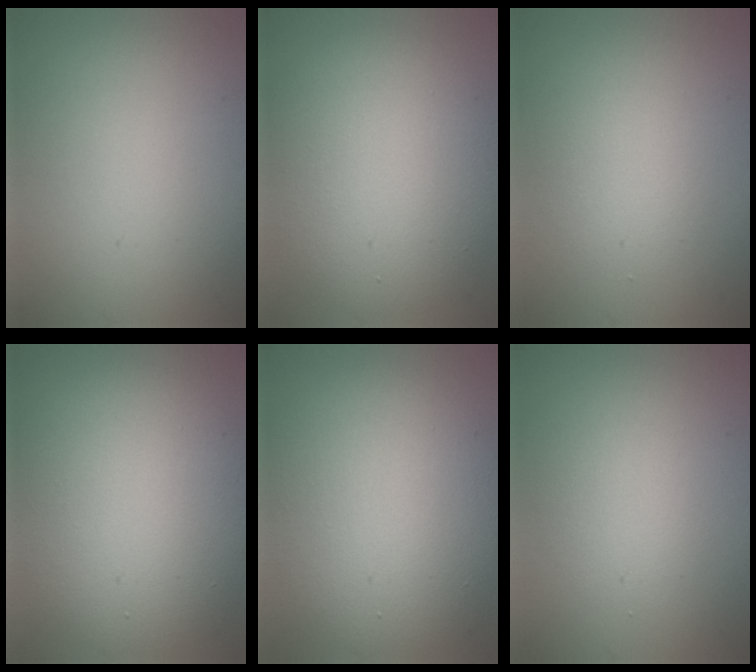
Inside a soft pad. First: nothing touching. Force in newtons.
{"total": 9.5, "press": 9.5, "slide": 0.3}
{"total": 2.4, "press": 2.4, "slide": 0.2}
{"total": 11.2, "press": 11.2, "slide": 0.4}
{"total": 11.2, "press": 11.1, "slide": 0.6}
{"total": 2.2, "press": 2.2, "slide": 0.0}